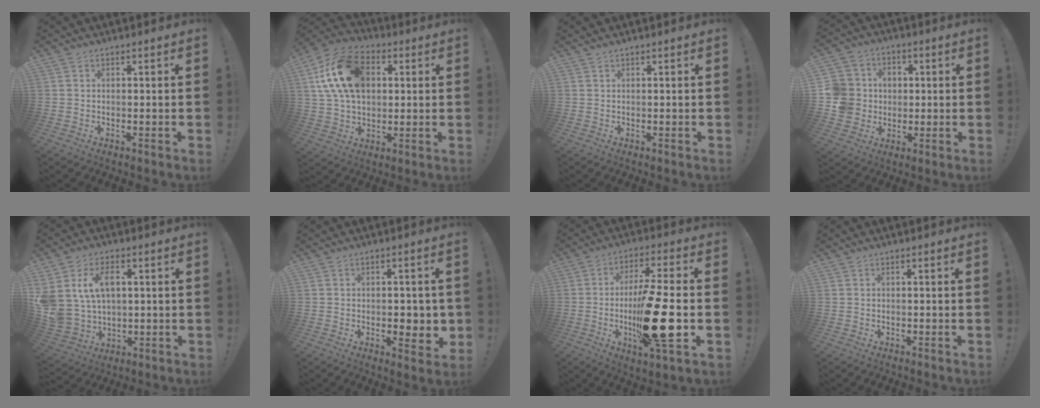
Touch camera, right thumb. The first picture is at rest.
{"total": 19.4, "force": [5.0, 13.2, 13.4], "torque": [-0.235, -0.003, 0.093]}
{"total": 0.5, "force": [0.4, -0.1, -0.4], "torque": [0.002, 0.004, 0.008]}
{"total": 11.4, "force": [-0.2, 10.8, 3.6], "torque": [-0.063, 0.011, 0.006]}
{"total": 12.0, "force": [4.2, 8.6, 7.3], "torque": [-0.150, -0.018, 0.082]}
{"total": 4.6, "force": [-0.4, 2.9, 3.5], "torque": [-0.040, 0.004, -0.005]}
{"total": 21.0, "force": [-4.0, 5.1, 20.0], "torque": [-0.340, -0.002, -0.057]}
{"total": 0.0}